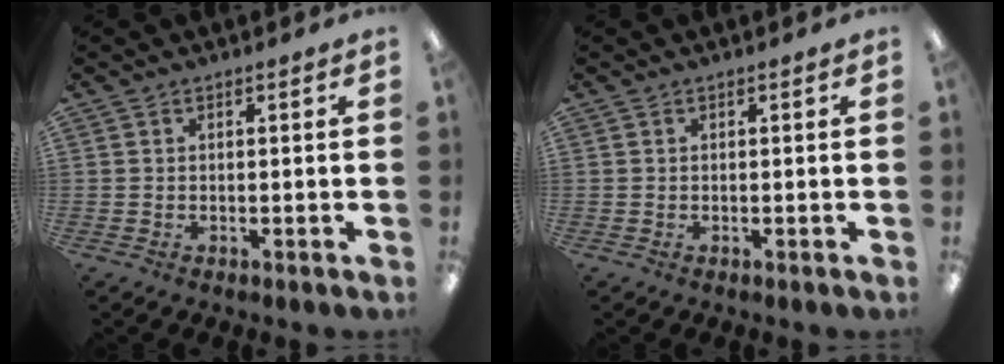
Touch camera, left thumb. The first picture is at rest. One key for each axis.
{"total": 0.0}